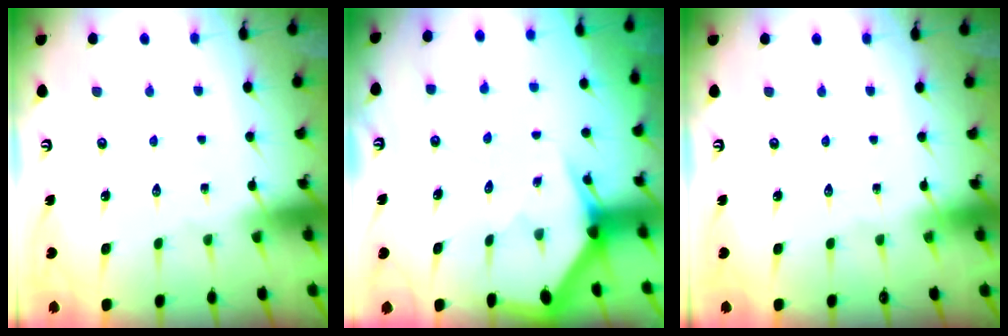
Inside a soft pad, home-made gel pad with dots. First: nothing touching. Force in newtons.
{"total": 3.0, "press": 3.0, "slide": 0.1}
{"total": 0.0}